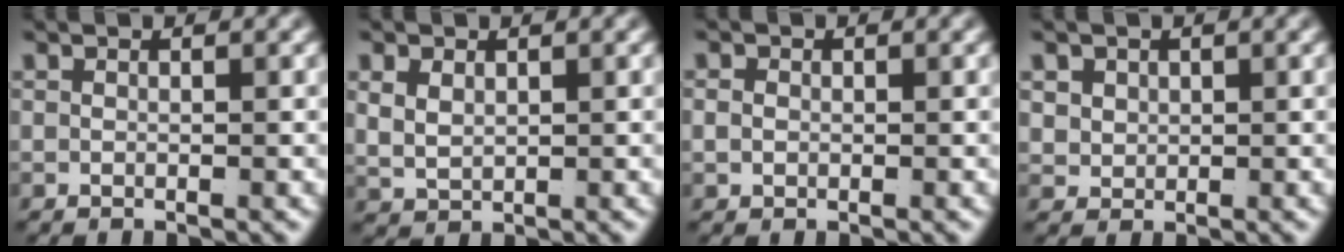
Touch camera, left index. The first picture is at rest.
{"total": 2.8, "force": [0.8, 2.3, 1.4], "torque": [-0.042, -0.011, 0.027]}
{"total": 1.0, "force": [-0.1, 0.9, 0.5], "torque": [-0.019, -0.009, 0.004]}
{"total": 2.3, "force": [0.9, 1.9, 0.9], "torque": [-0.031, -0.014, 0.030]}